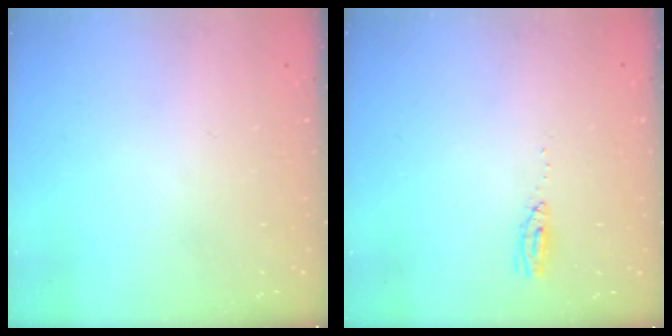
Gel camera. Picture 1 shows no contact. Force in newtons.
{"total": 3.6, "press": 3.4, "slide": 1.3}